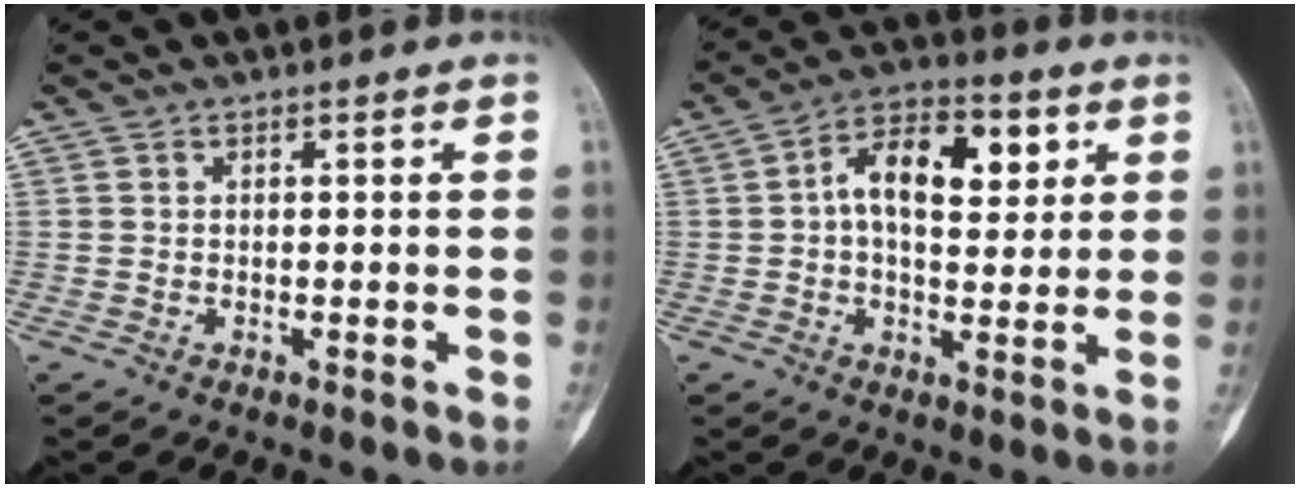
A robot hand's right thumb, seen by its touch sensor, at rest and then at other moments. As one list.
[{"total": 12.8, "force": [3.1, 7.1, 10.3], "torque": [-0.134, 0.010, 0.041]}]